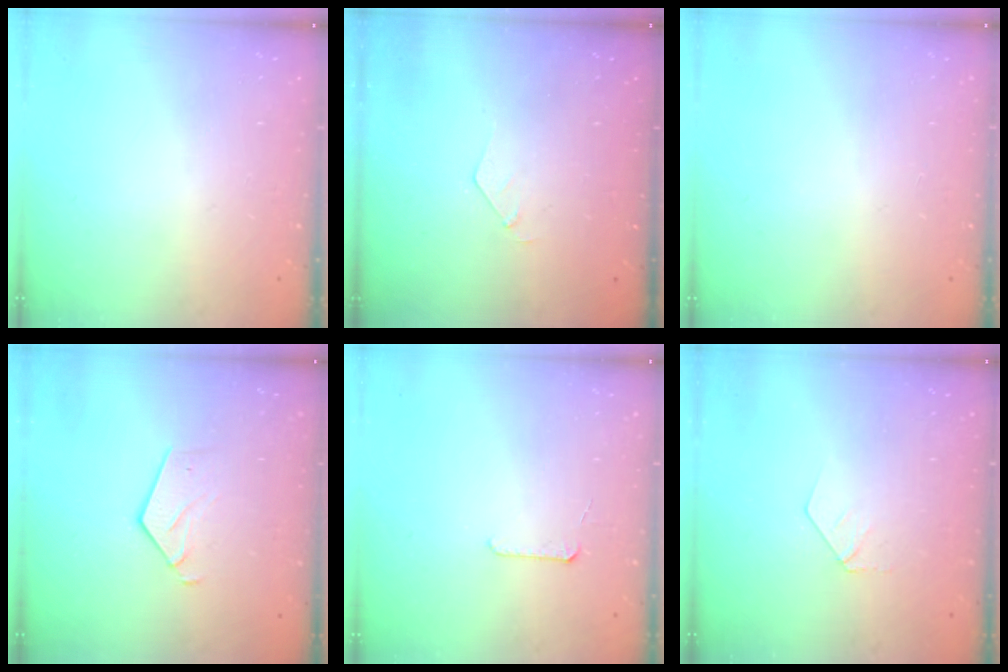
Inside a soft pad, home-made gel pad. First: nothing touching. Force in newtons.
{"total": 2.8, "press": 2.8, "slide": 0.1}
{"total": 0.0}
{"total": 4.0, "press": 4.0, "slide": 0.2}
{"total": 5.2, "press": 5.1, "slide": 0.5}
{"total": 3.4, "press": 3.4, "slide": 0.3}